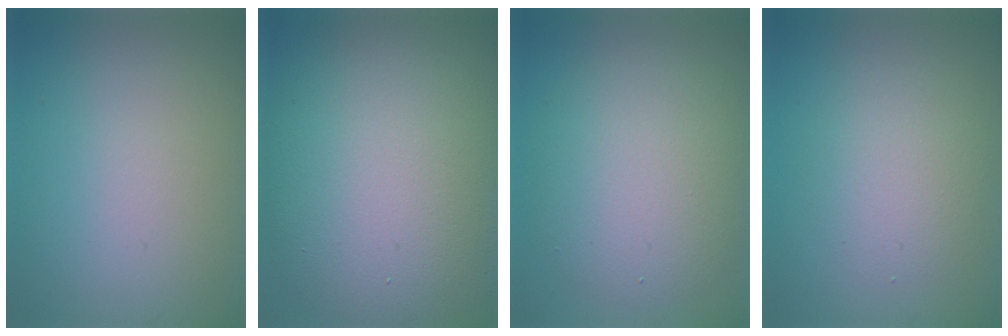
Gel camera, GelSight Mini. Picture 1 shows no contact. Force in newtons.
{"total": 14.3, "press": 14.2, "slide": 0.7}
{"total": 6.6, "press": 6.6, "slide": 0.3}
{"total": 3.0, "press": 3.0, "slide": 0.2}